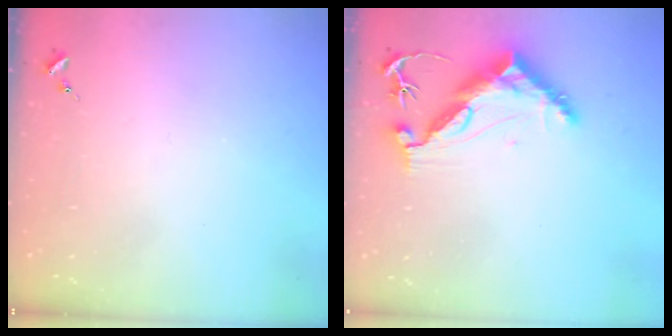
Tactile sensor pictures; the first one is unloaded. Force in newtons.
{"total": 10.5, "press": 10.4, "slide": 1.1}